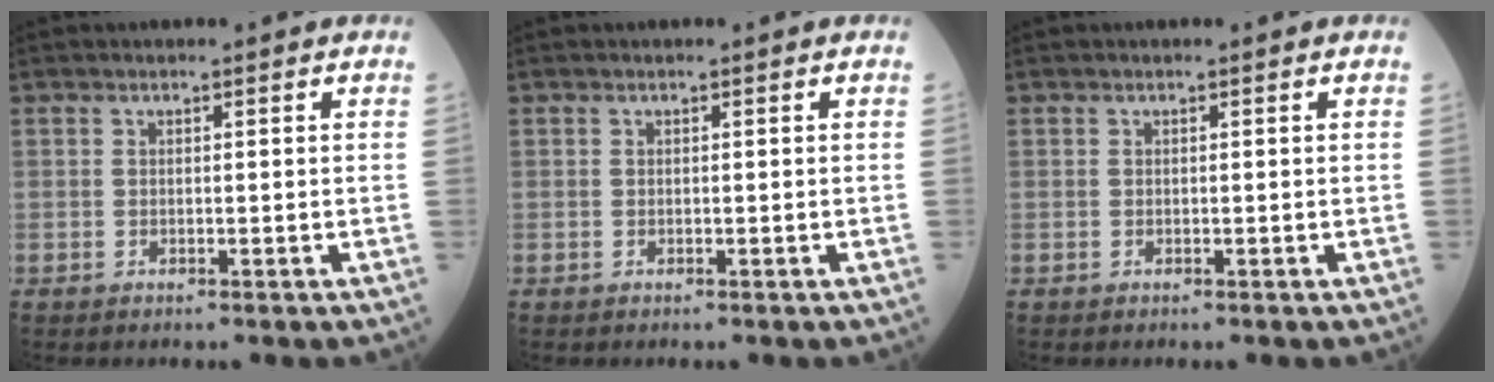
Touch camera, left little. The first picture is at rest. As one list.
[{"total": 0.0}, {"total": 0.0}]